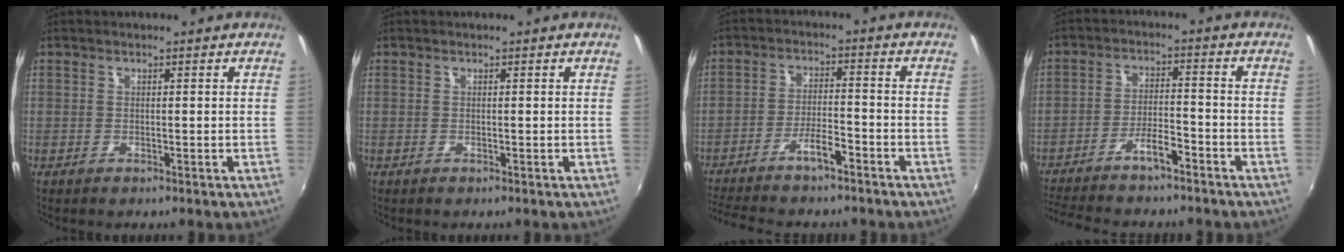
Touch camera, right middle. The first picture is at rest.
{"total": 0.0}
{"total": 8.7, "force": [-7.2, 1.5, 4.7], "torque": [-0.105, 0.006, -0.123]}
{"total": 10.1, "force": [-8.5, 1.9, 5.1], "torque": [-0.113, 0.010, -0.144]}